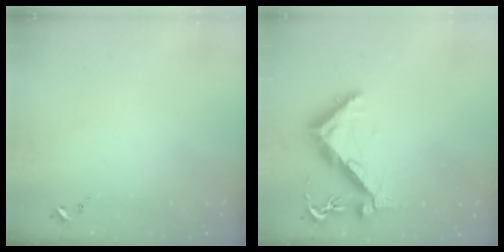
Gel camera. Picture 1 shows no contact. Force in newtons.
{"total": 11.0, "press": 10.9, "slide": 1.1}